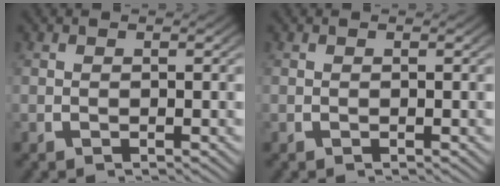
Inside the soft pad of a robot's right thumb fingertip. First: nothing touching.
{"total": 0.0}